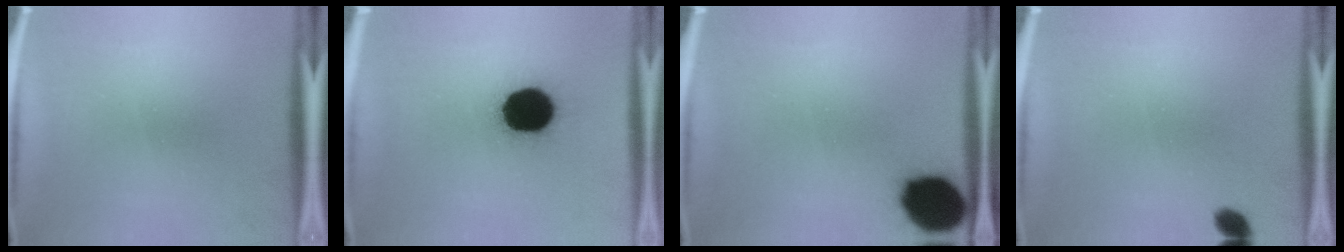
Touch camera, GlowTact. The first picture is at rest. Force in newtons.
{"total": 18.6}
{"total": 14.7}
{"total": 2.3}